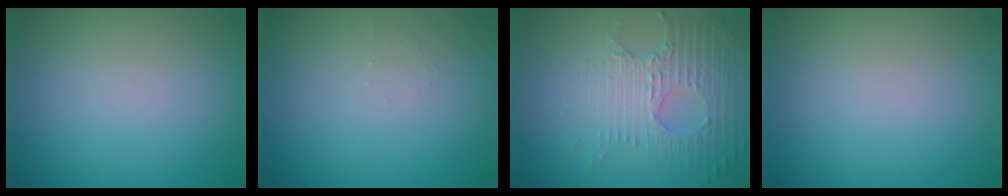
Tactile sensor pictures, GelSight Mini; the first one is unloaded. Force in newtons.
{"total": 0.7, "press": 0.7, "slide": 0.1}
{"total": 5.3, "press": 3.3, "slide": 4.1}
{"total": 0.0}